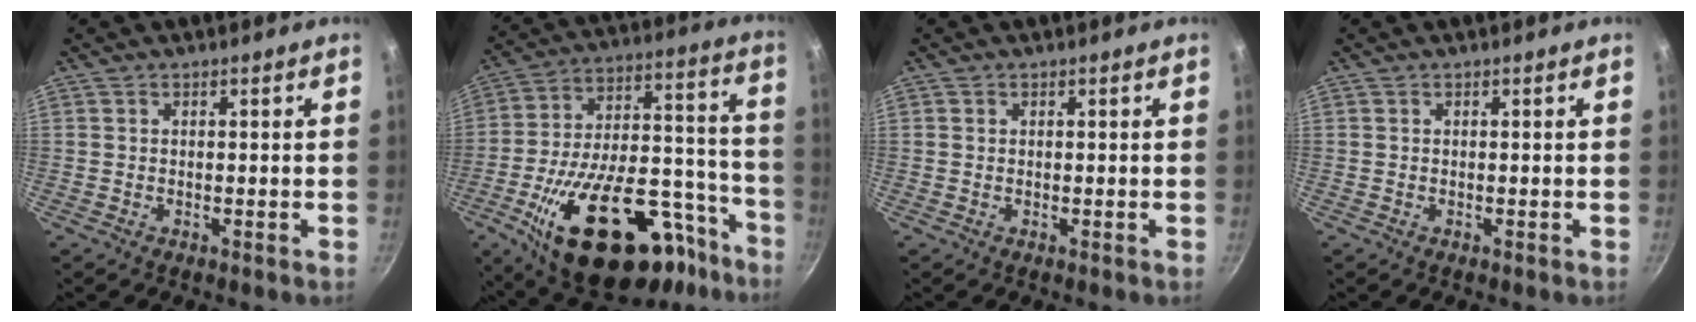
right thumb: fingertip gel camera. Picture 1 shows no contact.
{"total": 33.8, "force": [-17.8, 17.0, 23.2], "torque": [-0.308, 0.096, -0.258]}
{"total": 0.6, "force": [0.2, 0.5, 0.2], "torque": [-0.003, 0.002, 0.003]}
{"total": 0.0}